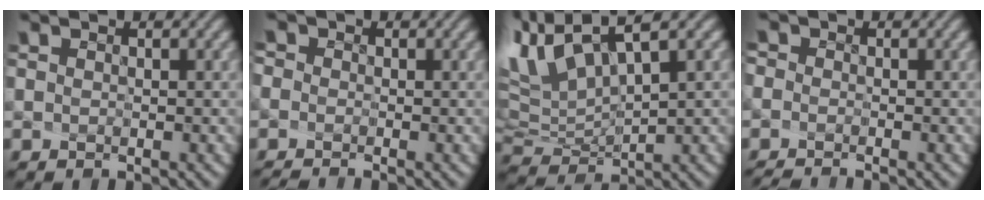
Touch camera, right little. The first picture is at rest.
{"total": 1.9, "force": [-1.3, 1.2, 0.8], "torque": [-0.037, 0.001, -0.015]}
{"total": 7.1, "force": [4.9, 1.5, 4.9], "torque": [-0.129, 0.006, 0.117]}
{"total": 2.2, "force": [-1.8, 1.0, 0.7], "torque": [-0.036, -0.001, -0.020]}